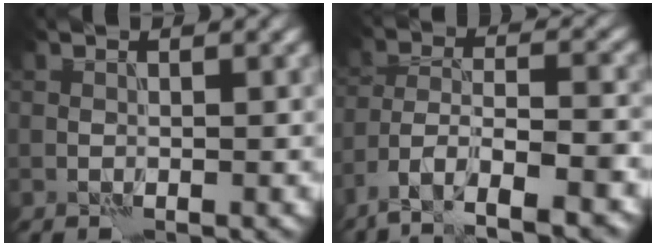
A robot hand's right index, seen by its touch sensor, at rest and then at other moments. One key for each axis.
{"total": 8.1, "fx": -5.8, "fy": 2.3, "fz": 5.2, "tx": -0.085, "ty": 0.002, "tz": -0.105}